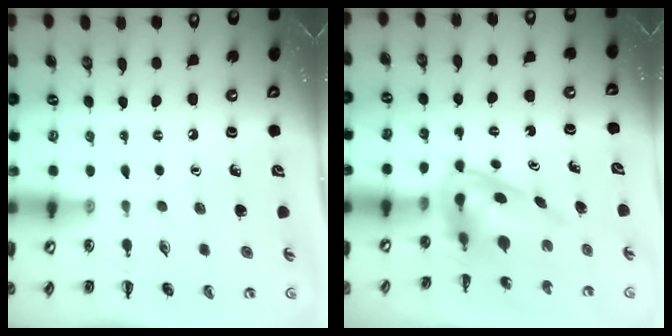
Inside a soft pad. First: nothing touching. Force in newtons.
{"total": 4.0, "press": 3.9, "slide": 0.7}